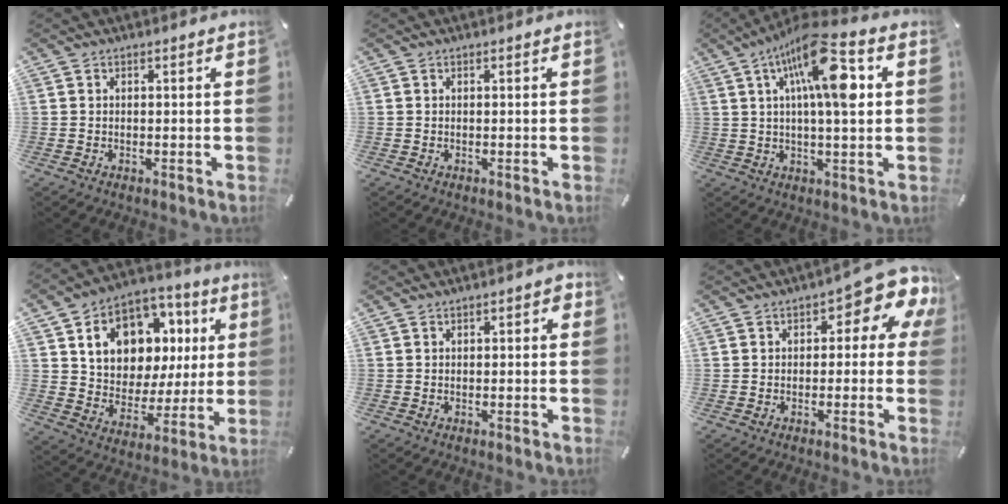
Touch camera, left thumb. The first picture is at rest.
{"total": 0.0}
{"total": 16.7, "force": [5.6, 5.3, 14.8], "torque": [-0.252, -0.007, 0.087]}
{"total": 15.1, "force": [5.9, 11.7, 7.6], "torque": [-0.123, -0.034, 0.113]}
{"total": 1.4, "force": [-0.1, 1.0, 0.9], "torque": [-0.016, 0.007, -0.003]}
{"total": 9.7, "force": [4.6, 4.3, 7.3], "torque": [-0.089, -0.036, 0.075]}